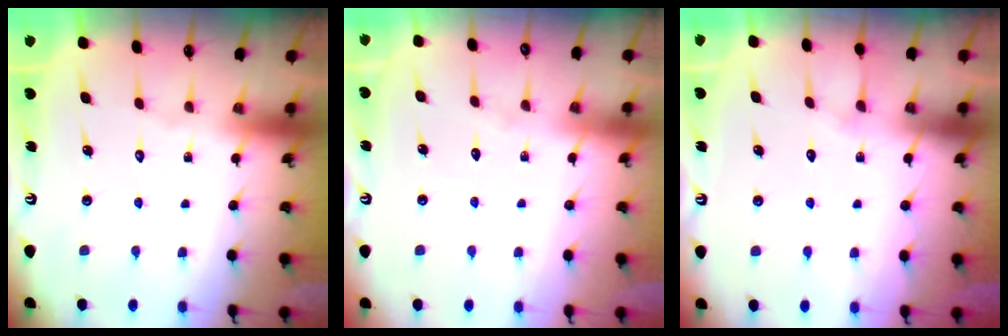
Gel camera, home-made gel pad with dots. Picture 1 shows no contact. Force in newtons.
{"total": 2.8, "press": 2.8, "slide": 0.4}
{"total": 4.4, "press": 4.4, "slide": 0.5}